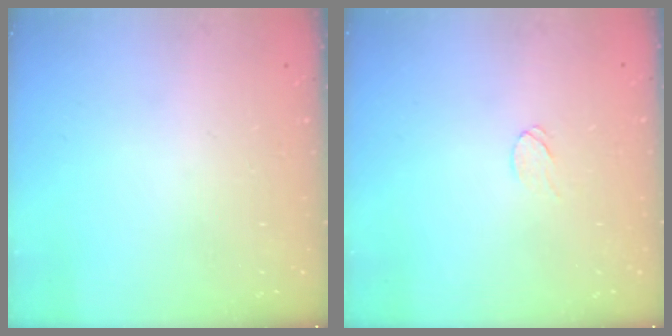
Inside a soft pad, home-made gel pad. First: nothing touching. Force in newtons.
{"total": 3.1, "press": 3.1, "slide": 0.2}